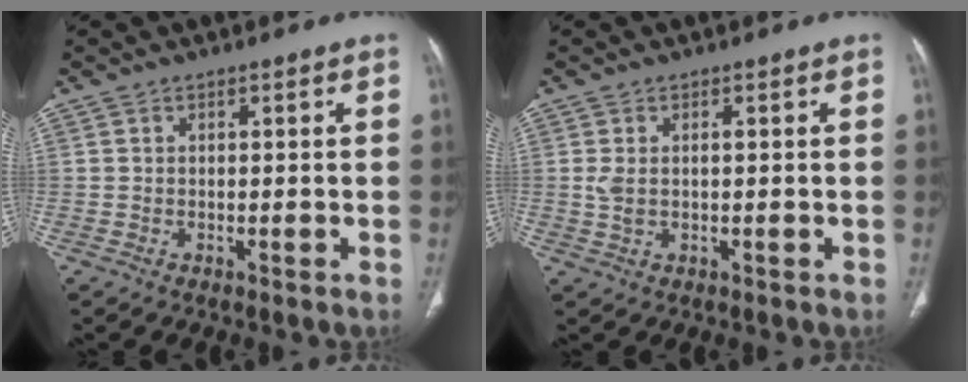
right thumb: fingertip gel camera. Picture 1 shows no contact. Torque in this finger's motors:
{"motor_torque": [0.72, 0.70, 0.70, 0.14, 0.01]}